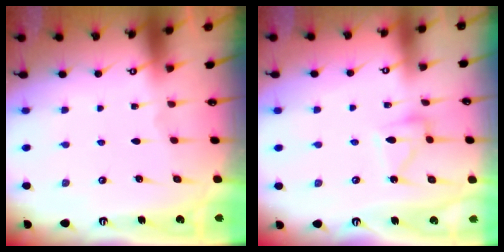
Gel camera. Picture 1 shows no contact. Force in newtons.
{"total": 7.1, "press": 7.1, "slide": 0.3}